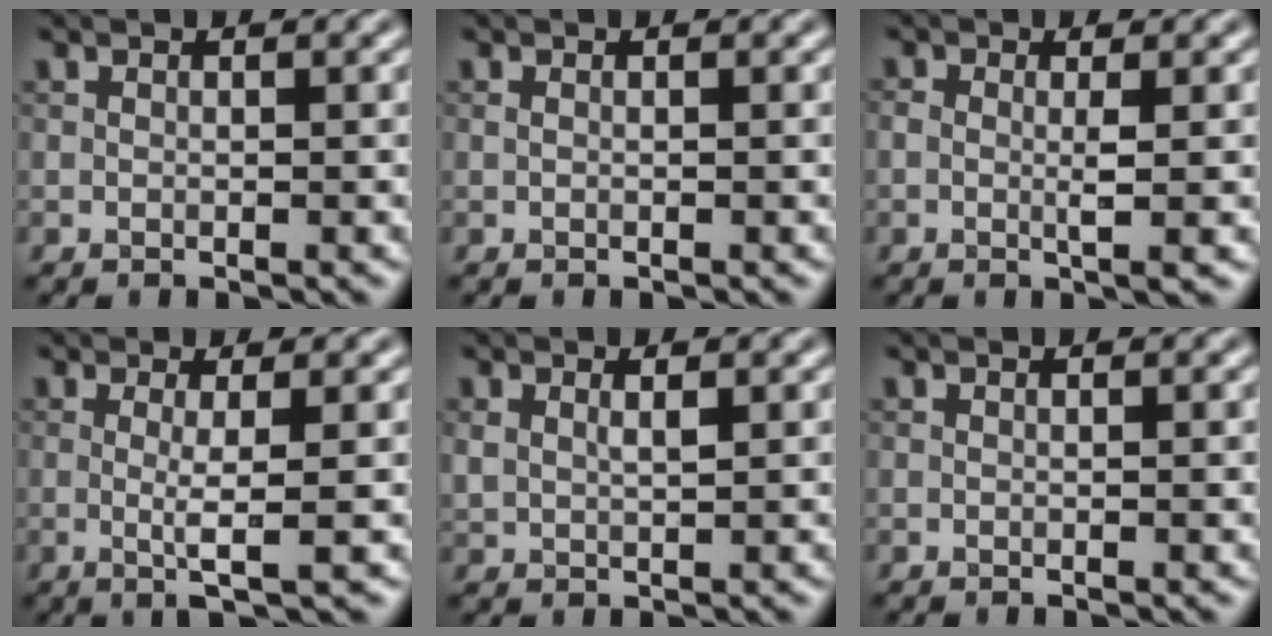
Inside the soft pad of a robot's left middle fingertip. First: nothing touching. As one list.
[{"total": 0.0}, {"total": 1.8, "force": [0.1, 0.3, 1.7], "torque": [-0.036, -0.001, -0.001]}, {"total": 2.8, "force": [-0.1, 0.4, 2.8], "torque": [-0.054, -0.008, -0.006]}, {"total": 1.5, "force": [0.8, 0.7, 1.1], "torque": [-0.030, -0.001, 0.019]}, {"total": 0.0}]